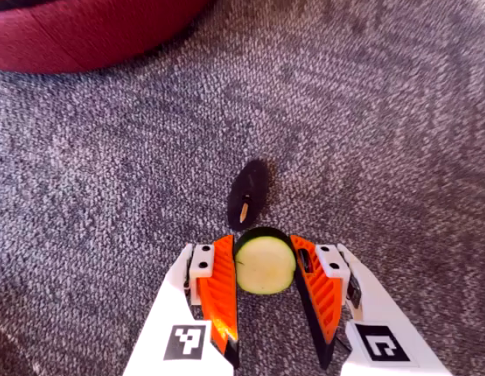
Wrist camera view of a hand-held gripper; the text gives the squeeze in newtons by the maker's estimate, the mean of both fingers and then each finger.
{"total": 9.6, "left": 9.5, "right": 9.7}